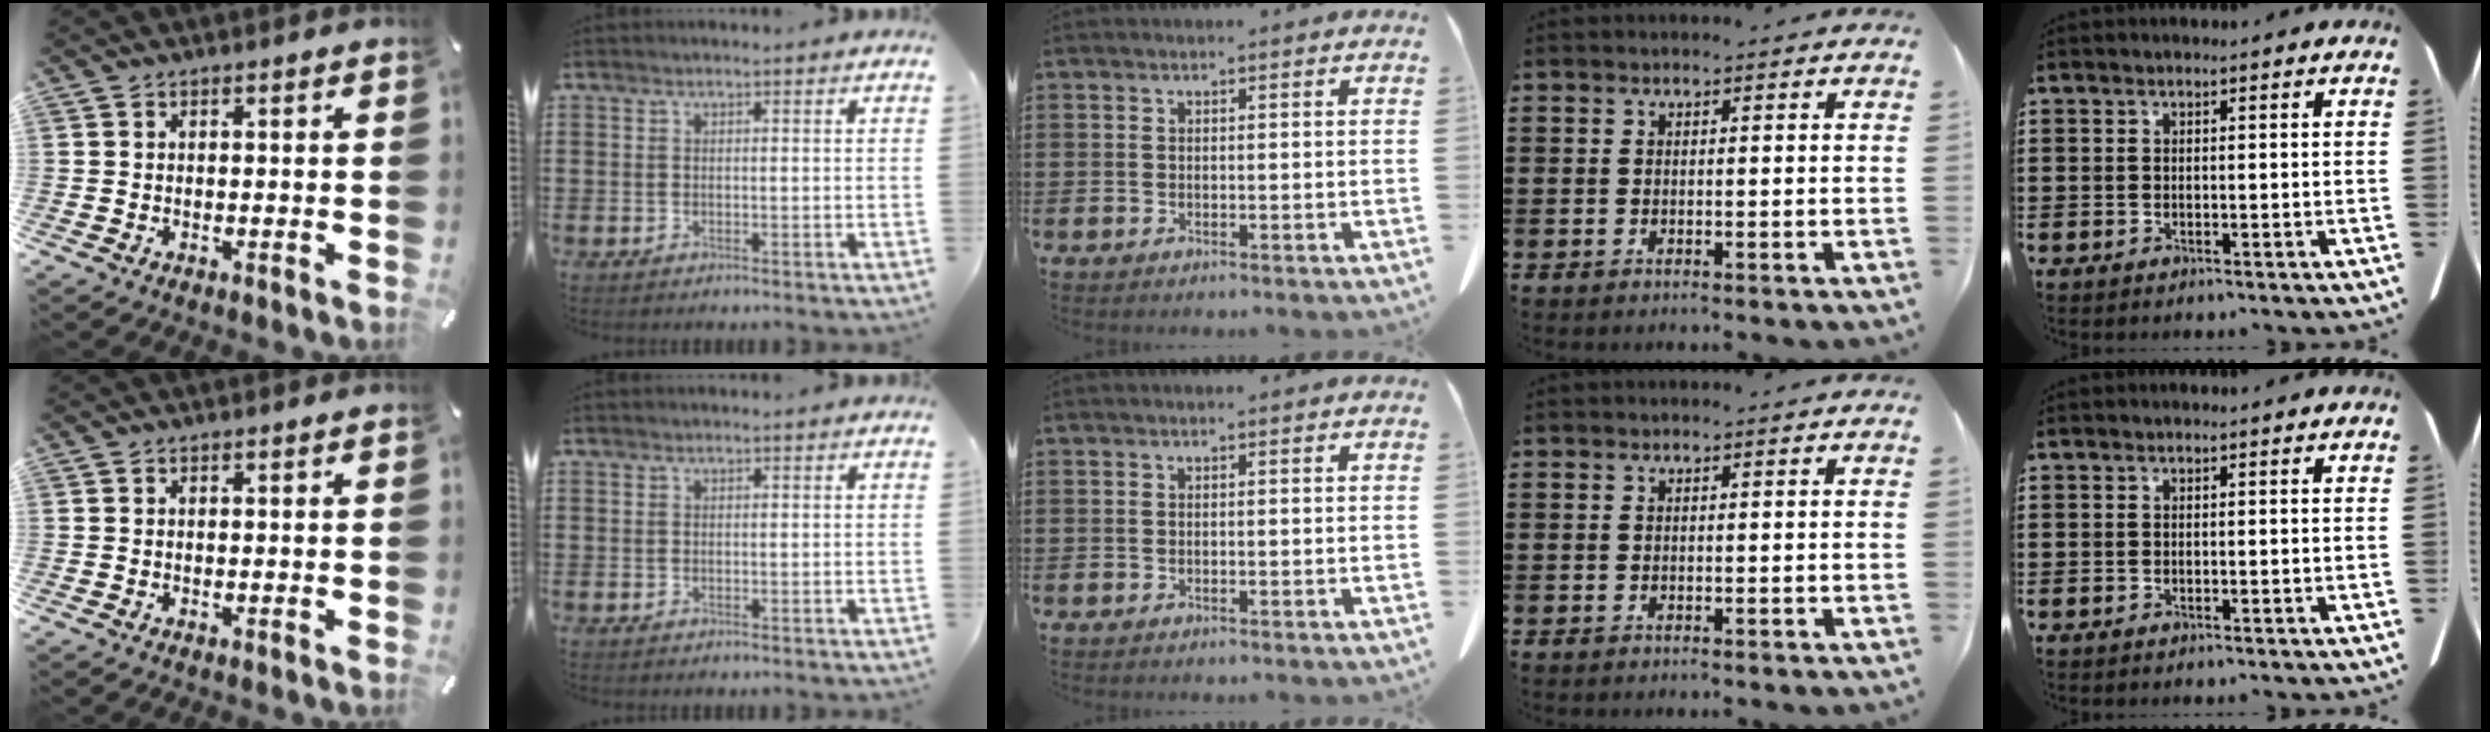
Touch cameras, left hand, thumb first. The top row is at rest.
{}